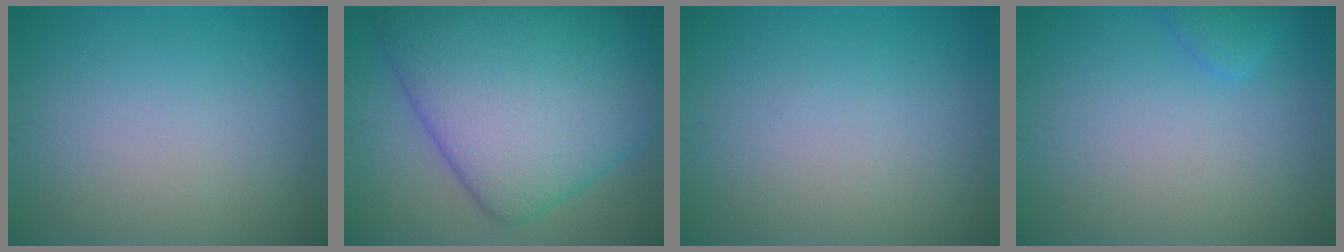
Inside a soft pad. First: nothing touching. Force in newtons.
{"total": 14.2, "press": 14.2, "slide": 0.2}
{"total": 0.0}
{"total": 1.3, "press": 1.3, "slide": 0.1}